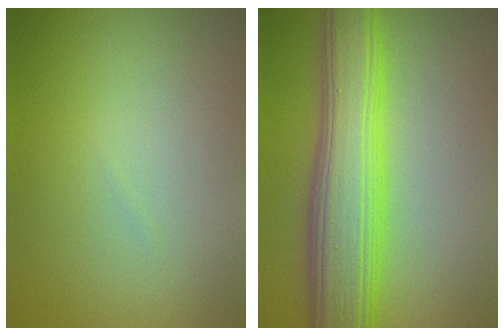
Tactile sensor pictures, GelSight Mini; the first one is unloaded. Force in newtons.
{"total": 8.7, "press": 8.7, "slide": 0.2}